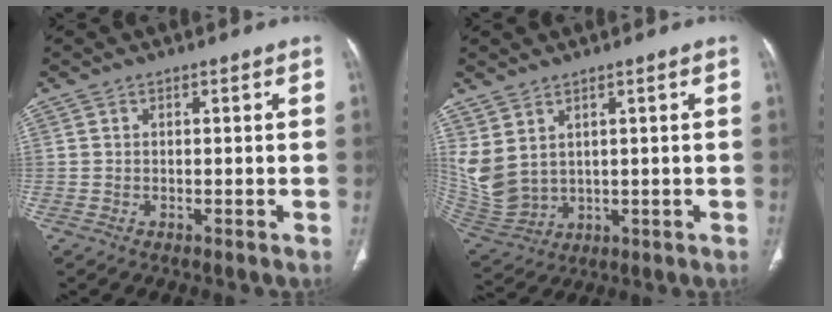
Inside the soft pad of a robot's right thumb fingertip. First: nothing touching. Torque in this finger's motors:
{"motor_torque": [-0.73, 1.37, 1.04, 0.86, 0.30]}